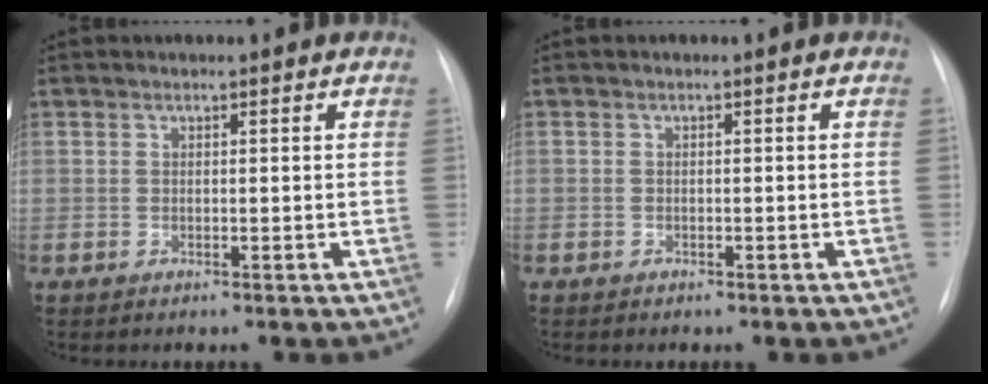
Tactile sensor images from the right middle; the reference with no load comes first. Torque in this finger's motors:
{"motor_torque": [1.06, -1.08, -0.34, -0.21]}